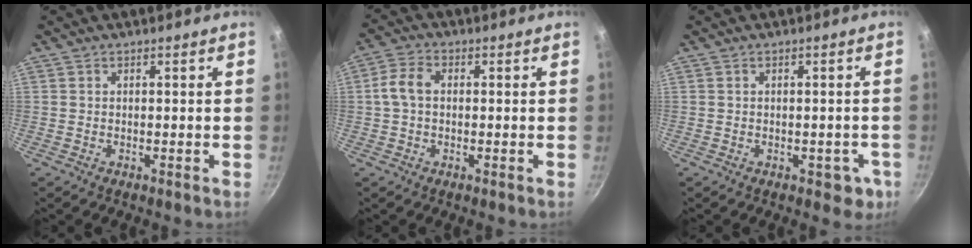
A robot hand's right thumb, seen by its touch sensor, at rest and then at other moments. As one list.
[{"total": 5.2, "force": [0.2, 3.5, 3.9], "torque": [-0.080, 0.017, -0.002]}, {"total": 3.2, "force": [-1.5, 2.1, 1.9], "torque": [0.001, 0.008, -0.016]}]